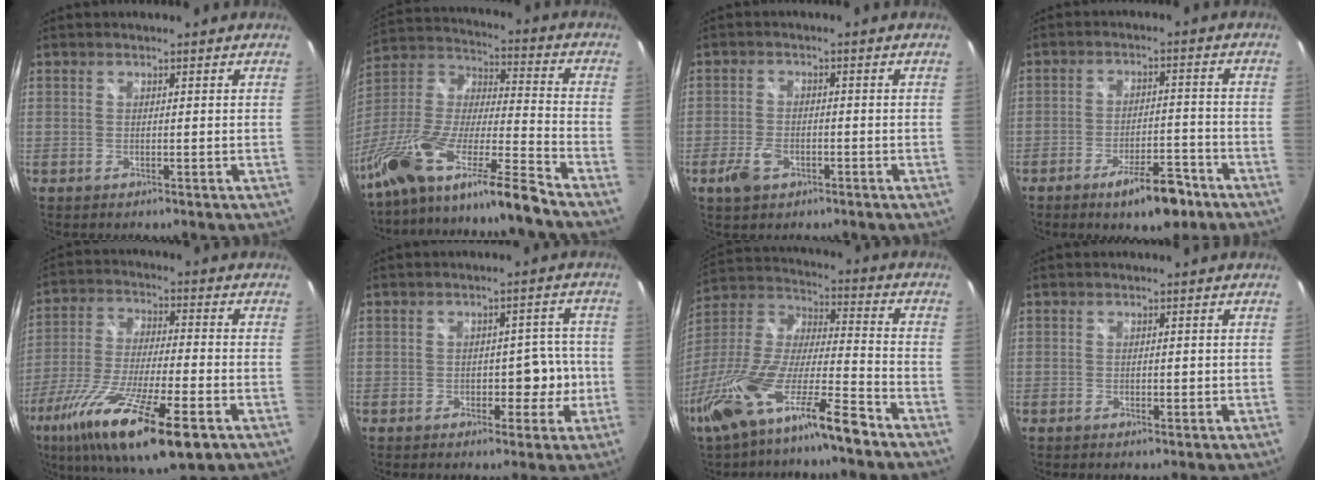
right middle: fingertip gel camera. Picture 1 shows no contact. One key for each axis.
{"total": 21.0, "fx": -15.7, "fy": 0.5, "fz": 13.9, "tx": -0.246, "ty": -0.036, "tz": -0.291}
{"total": 4.9, "fx": -2.5, "fy": 3.0, "fz": 2.8, "tx": -0.073, "ty": -0.002, "tz": -0.044}
{"total": 8.8, "fx": -5.9, "fy": 2.8, "fz": 5.9, "tx": -0.099, "ty": 0.006, "tz": -0.080}
{"total": 21.5, "fx": -11.5, "fy": 4.4, "fz": 17.6, "tx": -0.344, "ty": -0.060, "tz": -0.207}
{"total": 5.1, "fx": -1.5, "fy": 3.5, "fz": 3.3, "tx": -0.040, "ty": 0.014, "tz": -0.013}
{"total": 18.6, "fx": -12.0, "fy": 2.6, "fz": 14.0, "tx": -0.278, "ty": -0.031, "tz": -0.225}
{"total": 1.1, "fx": -0.2, "fy": 0.6, "fz": 0.8, "tx": -0.011, "ty": 0.001, "tz": -0.002}